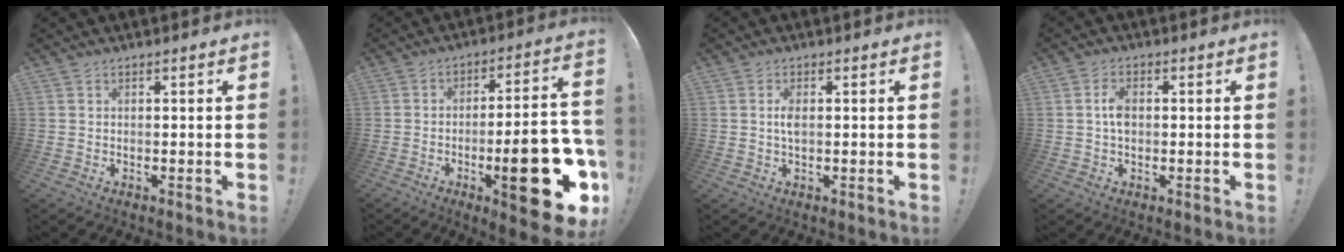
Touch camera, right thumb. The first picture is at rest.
{"total": 23.0, "force": [-8.0, 6.7, 20.5], "torque": [-0.272, 0.034, -0.111]}
{"total": 2.4, "force": [0.1, 0.9, 2.2], "torque": [-0.046, -0.001, -0.005]}
{"total": 2.9, "force": [0.0, 1.4, 2.5], "torque": [-0.042, 0.004, -0.004]}